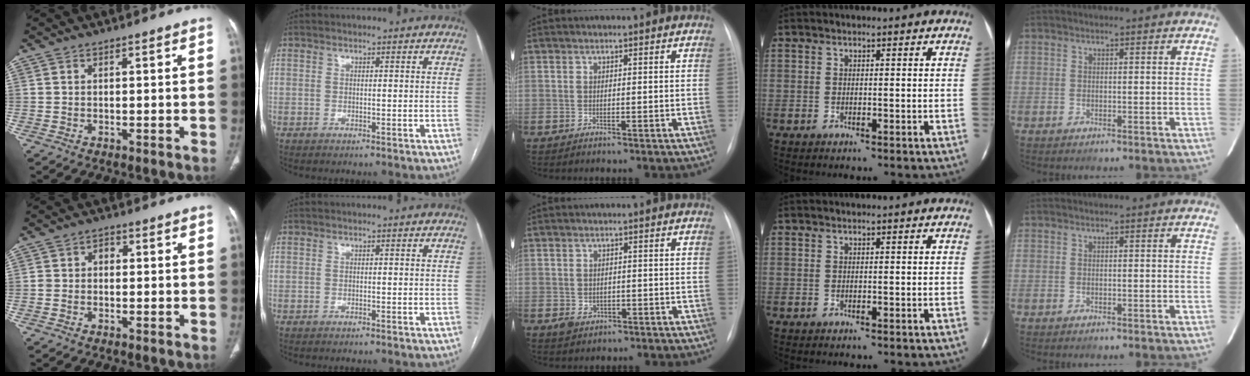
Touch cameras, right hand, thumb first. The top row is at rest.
{"thumb": {"total": 2.3, "force": [-0.1, 1.9, 1.3], "torque": [-0.010, 0.013, -0.007]}, "middle": {"total": 2.3, "force": [-0.7, 1.9, 1.0], "torque": [-0.013, 0.001, 0.000]}}